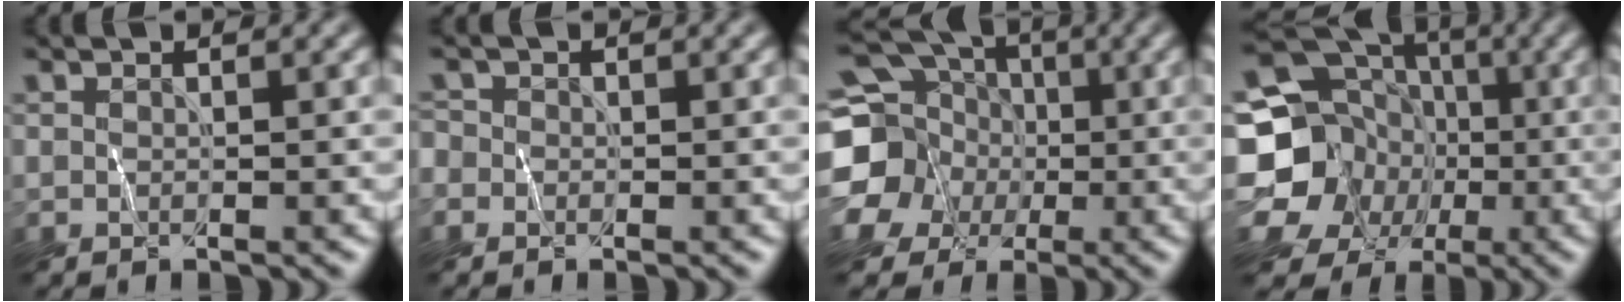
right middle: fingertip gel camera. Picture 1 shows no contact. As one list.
[{"total": 1.1, "force": [-0.4, 1.0, 0.1], "torque": [0.000, 0.000, -0.010]}, {"total": 16.2, "force": [0.1, 15.0, 6.2], "torque": [-0.187, 0.000, -0.030]}, {"total": 18.4, "force": [-2.9, 17.3, 5.6], "torque": [-0.149, -0.008, -0.071]}]